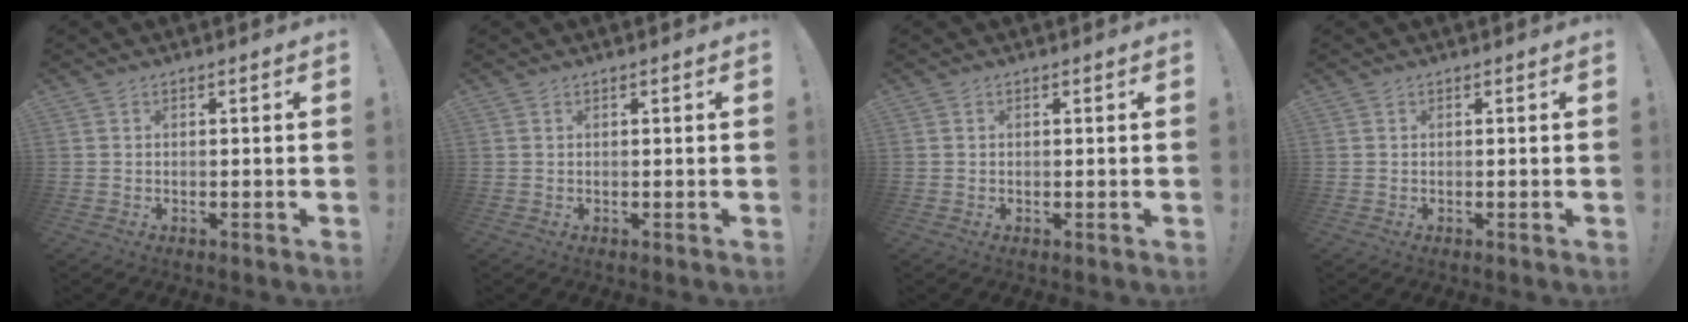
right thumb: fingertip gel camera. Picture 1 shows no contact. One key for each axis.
{"total": 0.0}
{"total": 0.0}
{"total": 0.0}